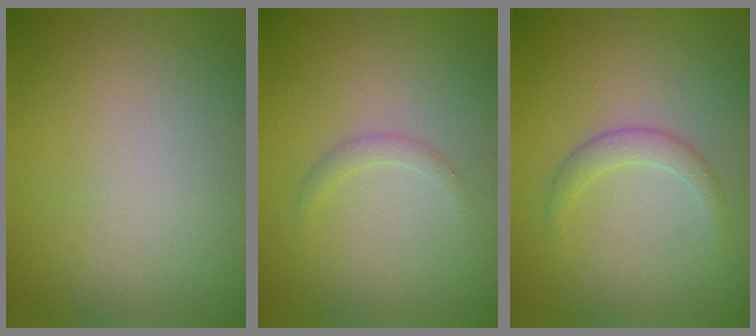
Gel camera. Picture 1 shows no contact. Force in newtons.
{"total": 0.9, "press": 0.9, "slide": 0.0}
{"total": 1.6, "press": 1.6, "slide": 0.0}